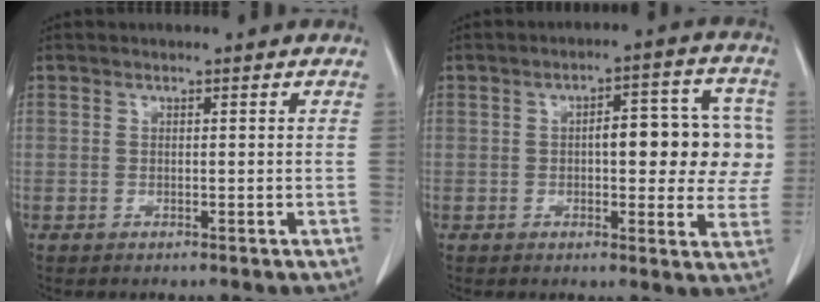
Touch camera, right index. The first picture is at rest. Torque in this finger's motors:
{"motor_torque": [0.41, 0.15, 0.24, 0.06]}